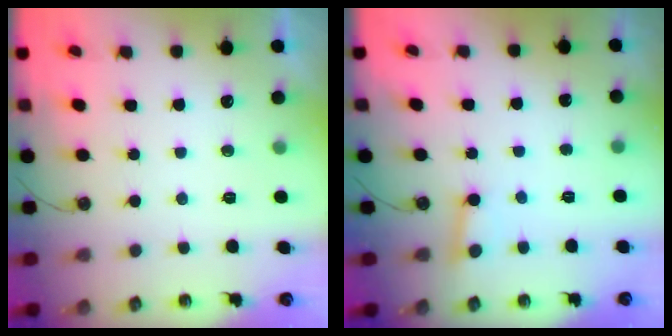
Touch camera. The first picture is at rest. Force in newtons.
{"total": 2.6, "press": 2.5, "slide": 0.8}